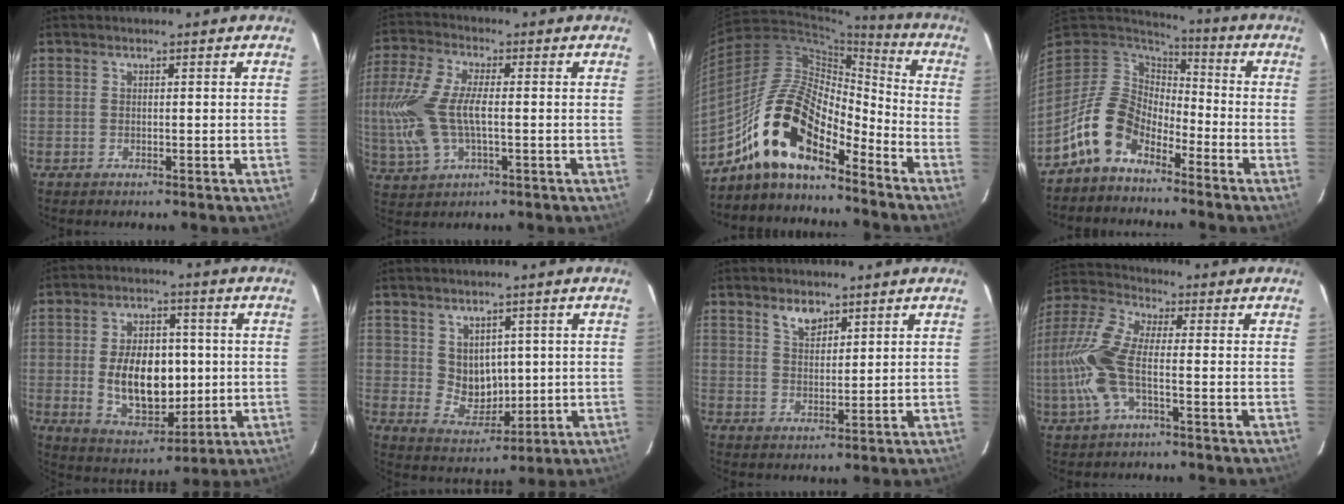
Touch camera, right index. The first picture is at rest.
{"total": 13.8, "force": [-0.8, 6.5, 12.2], "torque": [-0.271, 0.002, -0.012]}
{"total": 17.0, "force": [-12.2, 5.9, 10.2], "torque": [-0.194, 0.007, -0.241]}
{"total": 11.2, "force": [-7.1, 6.6, 5.7], "torque": [-0.121, 0.017, -0.138]}
{"total": 13.8, "force": [-0.4, 8.4, 11.0], "torque": [-0.204, 0.003, 0.015]}
{"total": 6.4, "force": [1.8, 5.3, 2.9], "torque": [-0.050, -0.004, 0.054]}
{"total": 4.1, "force": [2.9, 2.0, 2.0], "torque": [-0.030, 0.005, 0.054]}
{"total": 11.7, "force": [-2.3, 3.8, 10.8], "torque": [-0.249, 0.004, -0.049]}